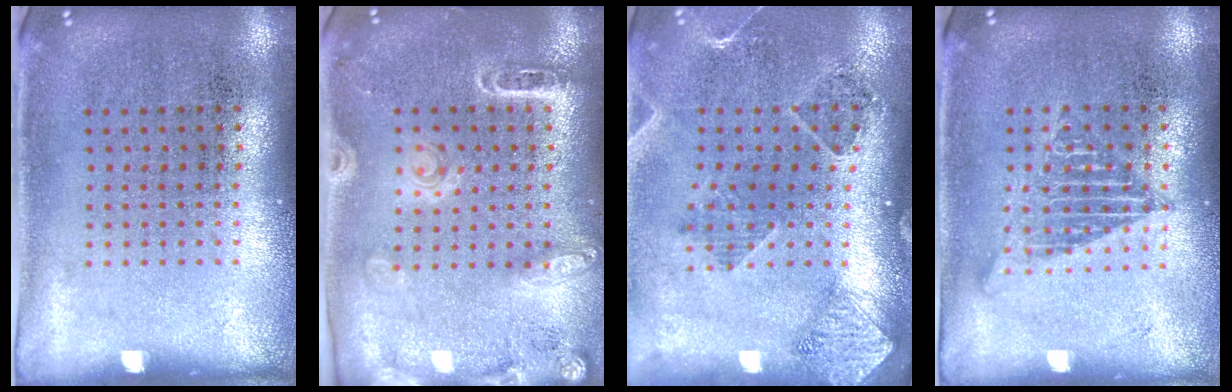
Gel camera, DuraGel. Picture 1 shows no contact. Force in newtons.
{"total": 1.8, "press": 1.7, "slide": 0.6}
{"total": 1.5, "press": 1.5, "slide": 0.3}
{"total": 1.2, "press": 1.2, "slide": 0.1}